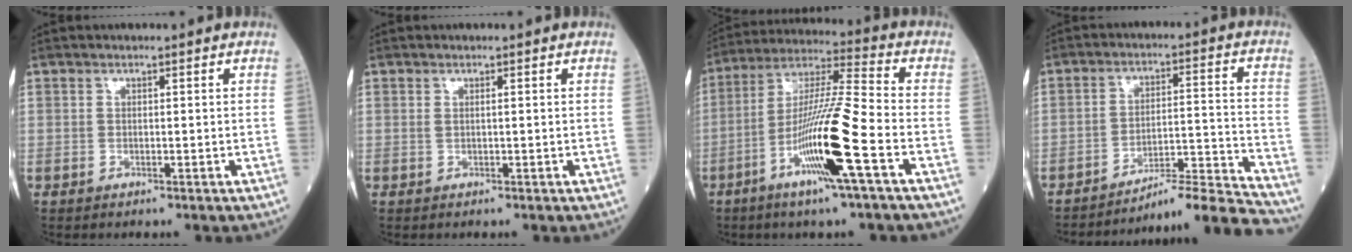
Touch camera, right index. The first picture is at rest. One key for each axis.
{"total": 0.6, "fx": 0.2, "fy": 0.0, "fz": 0.5, "tx": -0.017, "ty": 0.001, "tz": 0.004}
{"total": 14.8, "fx": -5.8, "fy": -0.5, "fz": 13.6, "tx": -0.265, "ty": -0.007, "tz": -0.112}
{"total": 13.4, "fx": -12.9, "fy": -2.6, "fz": 2.3, "tx": -0.020, "ty": 0.023, "tz": -0.205}